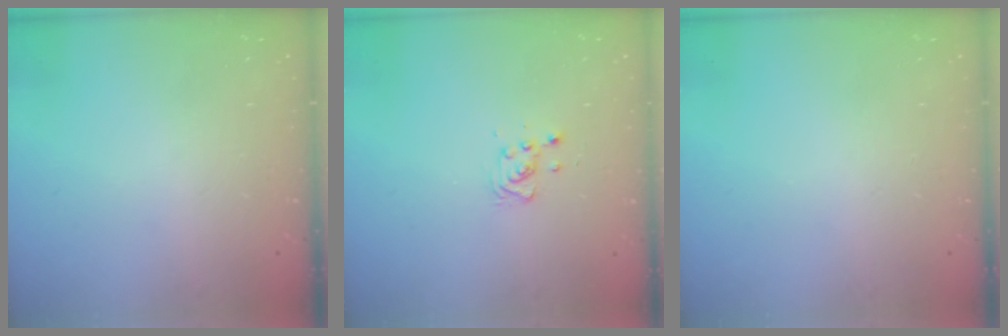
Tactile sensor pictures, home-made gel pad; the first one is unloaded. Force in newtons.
{"total": 4.7, "press": 4.6, "slide": 1.1}
{"total": 0.0}